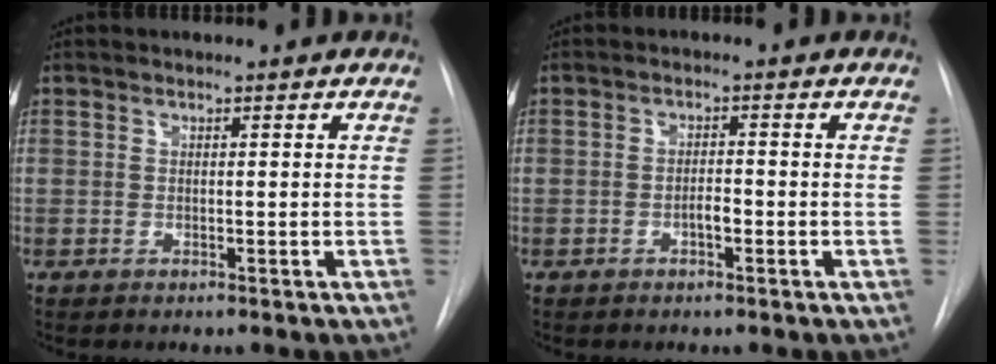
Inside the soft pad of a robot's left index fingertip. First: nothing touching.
{"total": 1.7, "force": [-0.8, 0.6, 1.4], "torque": [-0.021, 0.004, -0.015]}